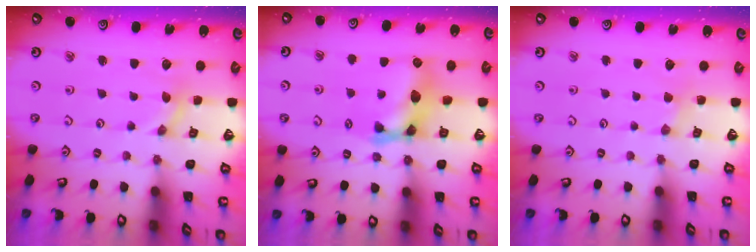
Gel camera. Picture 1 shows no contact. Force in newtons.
{"total": 15.3, "press": 15.3, "slide": 0.8}
{"total": 1.3, "press": 1.2, "slide": 0.3}